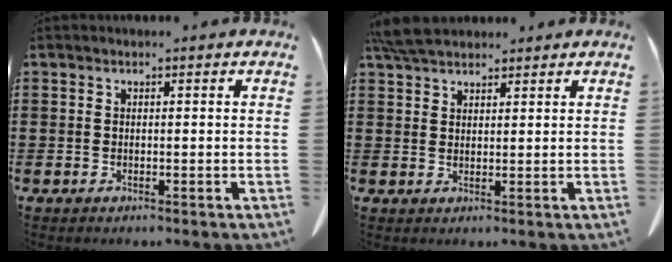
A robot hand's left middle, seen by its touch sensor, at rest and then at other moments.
{"total": 5.0, "force": [4.4, 1.3, 2.1], "torque": [-0.051, -0.005, 0.084]}